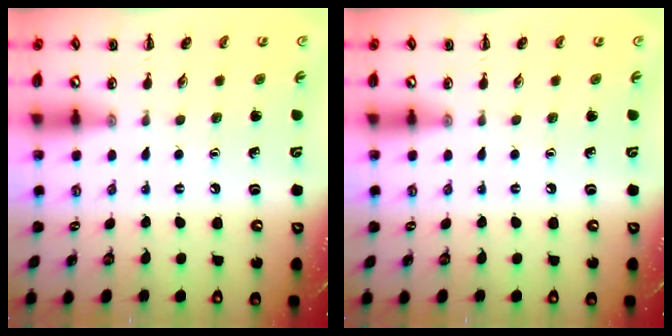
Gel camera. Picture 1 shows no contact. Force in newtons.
{"total": 0.0}